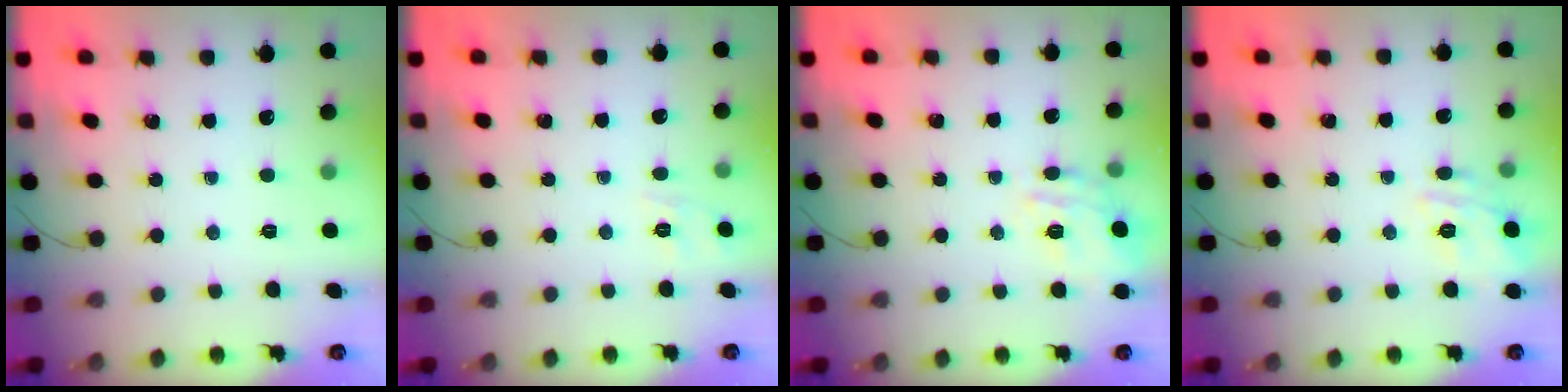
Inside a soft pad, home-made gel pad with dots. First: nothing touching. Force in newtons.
{"total": 2.2, "press": 1.1, "slide": 1.9}
{"total": 11.7, "press": 11.6, "slide": 0.8}
{"total": 11.3, "press": 11.3, "slide": 0.8}